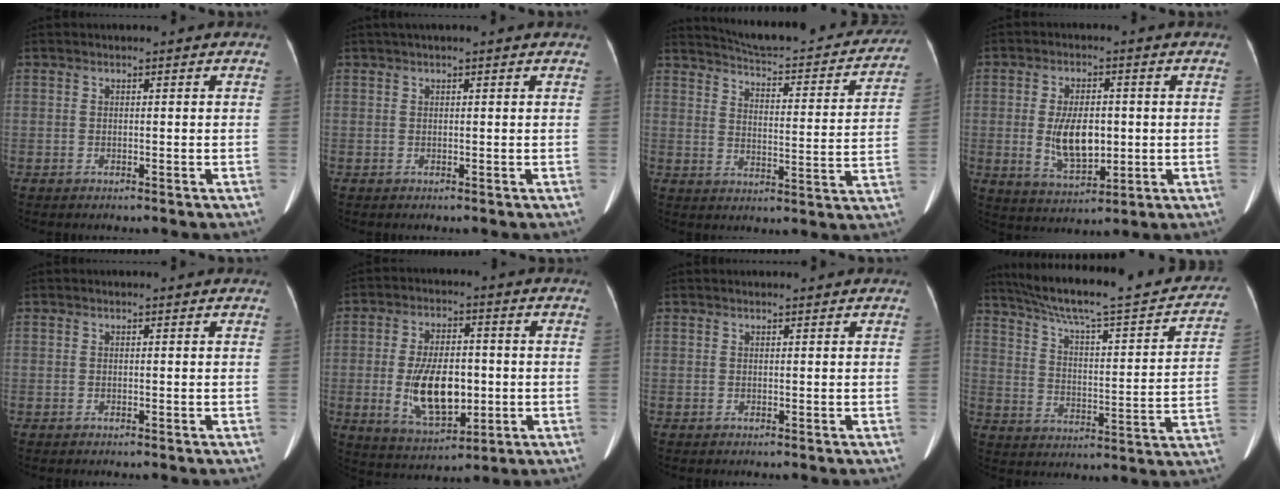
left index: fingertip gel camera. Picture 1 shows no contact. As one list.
[{"total": 3.5, "force": [2.9, 0.0, 2.0], "torque": [-0.025, 0.036, 0.038]}, {"total": 23.3, "force": [21.4, 3.9, 8.4], "torque": [-0.117, -0.040, 0.261]}, {"total": 8.3, "force": [-0.3, 4.0, 7.2], "torque": [-0.143, -0.003, 0.004]}, {"total": 0.6, "force": [0.6, 0.1, 0.1], "torque": [-0.006, 0.001, 0.003]}, {"total": 11.3, "force": [-1.5, 5.4, 9.8], "torque": [-0.191, -0.002, -0.015]}, {"total": 2.2, "force": [2.1, 0.2, 0.5], "torque": [-0.009, 0.018, 0.028]}, {"total": 27.2, "force": [23.1, 3.7, 13.8], "torque": [-0.215, -0.007, 0.309]}]